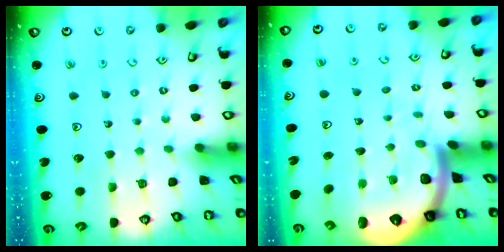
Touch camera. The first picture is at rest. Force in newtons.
{"total": 5.2, "press": 5.2, "slide": 0.6}